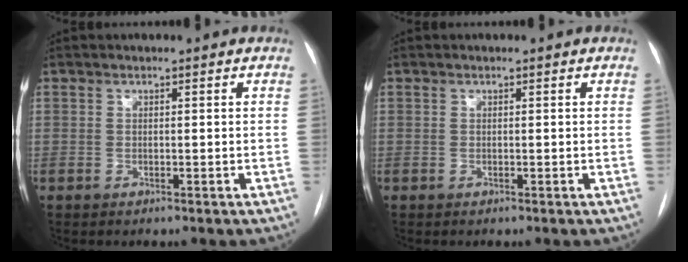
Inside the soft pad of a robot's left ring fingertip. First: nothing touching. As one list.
[{"total": 0.0}]